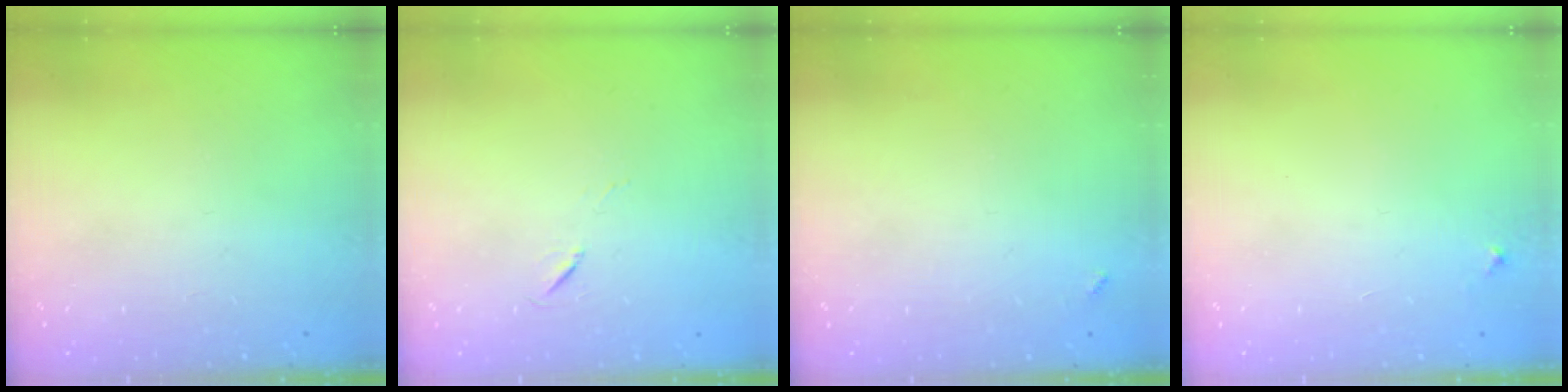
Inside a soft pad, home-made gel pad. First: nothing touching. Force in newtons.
{"total": 5.5, "press": 5.1, "slide": 2.1}
{"total": 3.6, "press": 3.6, "slide": 0.2}
{"total": 3.3, "press": 3.2, "slide": 0.3}